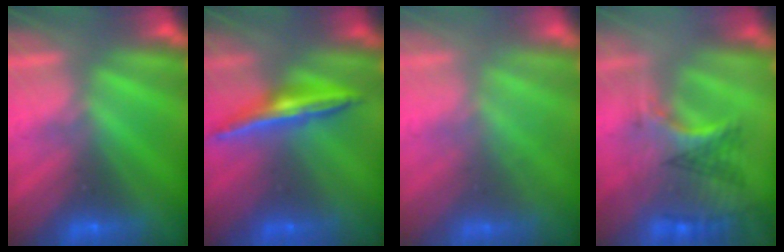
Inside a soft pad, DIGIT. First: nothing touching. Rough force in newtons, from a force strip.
{"total": 1.5}
{"total": 2.2}
{"total": 2.9}